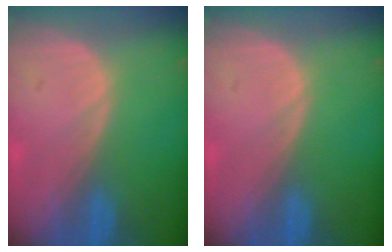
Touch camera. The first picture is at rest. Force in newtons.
{"total": 0.0}